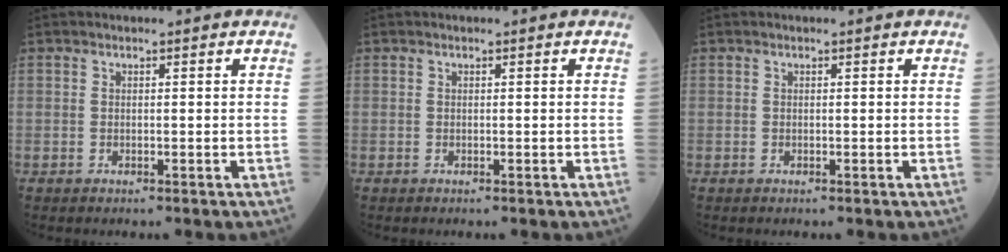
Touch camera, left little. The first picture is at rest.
{"total": 0.0}
{"total": 0.0}